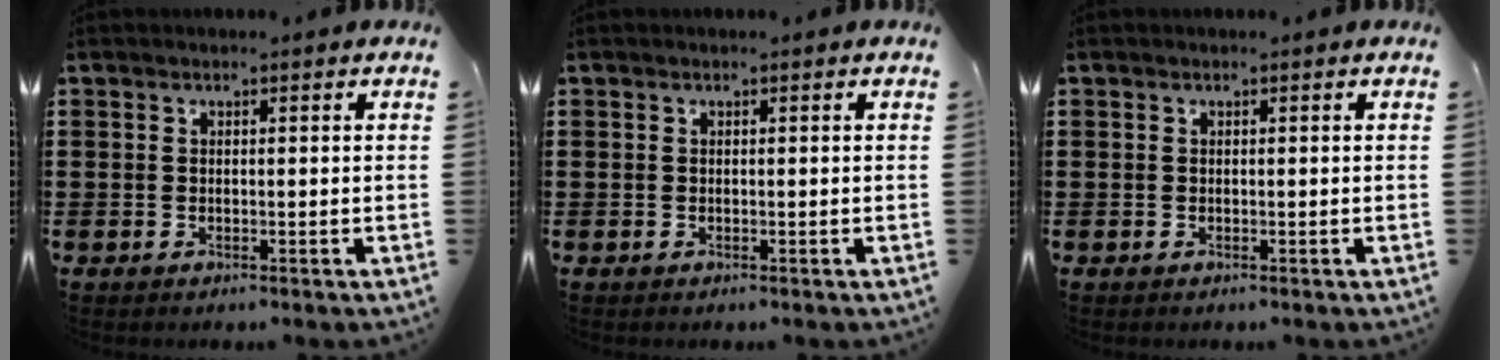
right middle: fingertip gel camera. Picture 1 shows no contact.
{"total": 0.0}
{"total": 0.0}